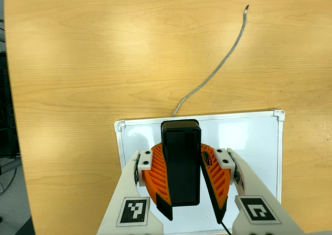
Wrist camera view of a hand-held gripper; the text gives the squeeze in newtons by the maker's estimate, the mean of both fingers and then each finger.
{"total": 10.8, "left": 10.6, "right": 11.0}